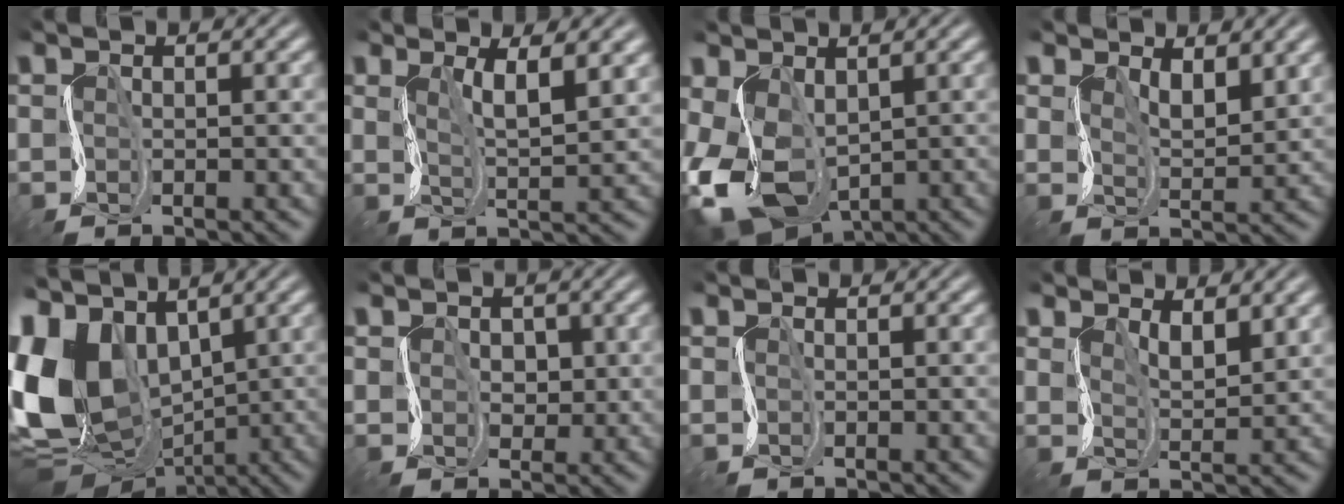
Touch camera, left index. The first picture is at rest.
{"total": 3.3, "force": [1.3, 0.7, 2.9], "torque": [-0.065, -0.011, 0.019]}
{"total": 10.4, "force": [-1.8, 6.7, 7.7], "torque": [-0.188, -0.036, -0.029]}
{"total": 3.0, "force": [1.6, 1.3, 2.1], "torque": [-0.047, -0.012, 0.028]}
{"total": 14.7, "force": [1.4, 10.4, 10.2], "torque": [-0.241, -0.011, 0.029]}
{"total": 3.0, "force": [0.5, 2.6, 1.3], "torque": [-0.032, 0.005, -0.002]}
{"total": 0.6, "force": [-0.3, -0.1, -0.5], "torque": [0.010, -0.003, -0.009]}
{"total": 2.5, "force": [1.3, 1.0, 1.9], "torque": [-0.043, -0.009, 0.024]}